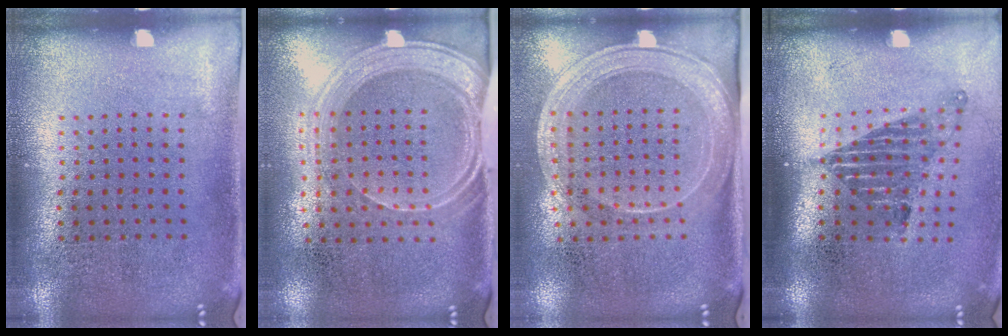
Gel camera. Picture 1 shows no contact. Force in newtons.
{"total": 1.9, "press": 1.7, "slide": 0.9}
{"total": 2.0, "press": 1.7, "slide": 1.1}
{"total": 1.6, "press": 1.1, "slide": 1.2}